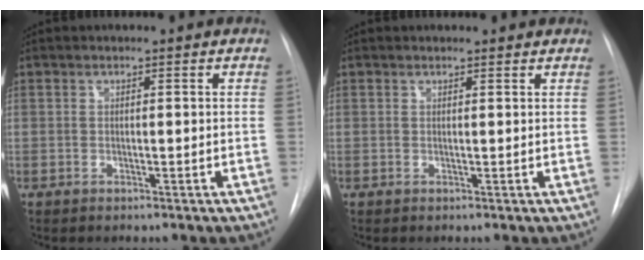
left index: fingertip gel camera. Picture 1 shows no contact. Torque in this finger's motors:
{"motor_torque": [0.09, -0.13, -0.12, 0.00]}